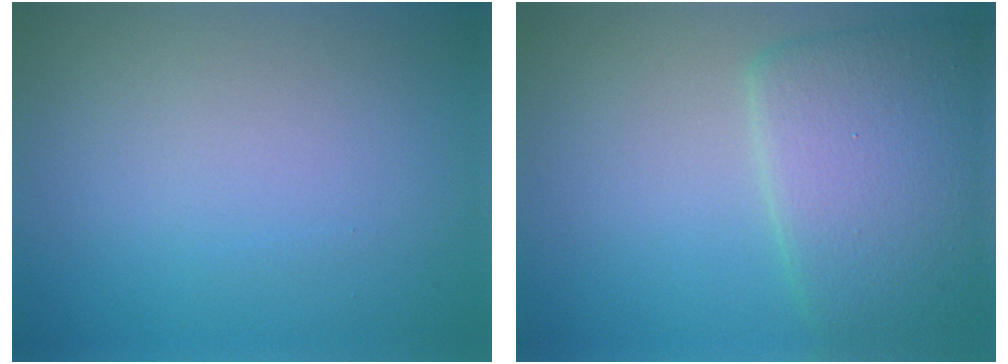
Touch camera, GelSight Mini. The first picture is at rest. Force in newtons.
{"total": 6.2, "press": 6.2, "slide": 0.2}